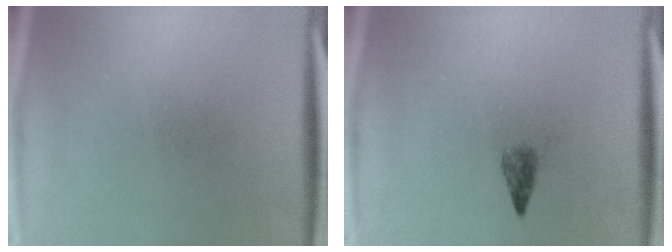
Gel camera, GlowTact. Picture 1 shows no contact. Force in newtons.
{"total": 1.8}